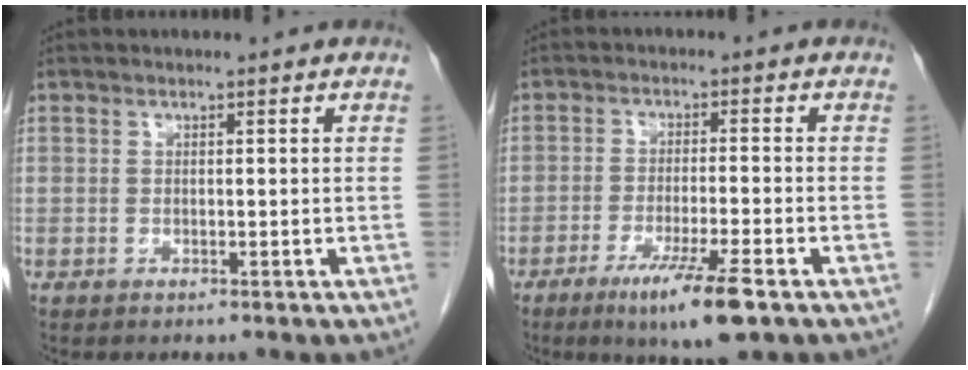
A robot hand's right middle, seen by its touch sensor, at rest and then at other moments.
{"total": 8.3, "force": [-4.9, 0.1, 6.8], "torque": [-0.120, -0.021, -0.081]}